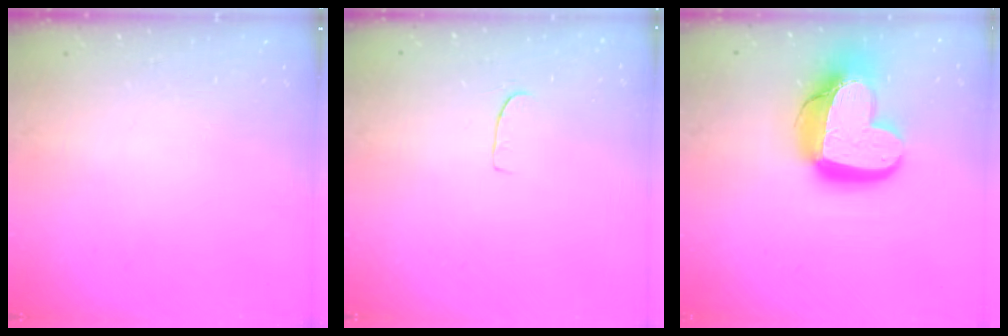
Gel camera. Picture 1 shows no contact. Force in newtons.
{"total": 5.8, "press": 5.8, "slide": 0.3}
{"total": 21.9, "press": 21.8, "slide": 2.2}